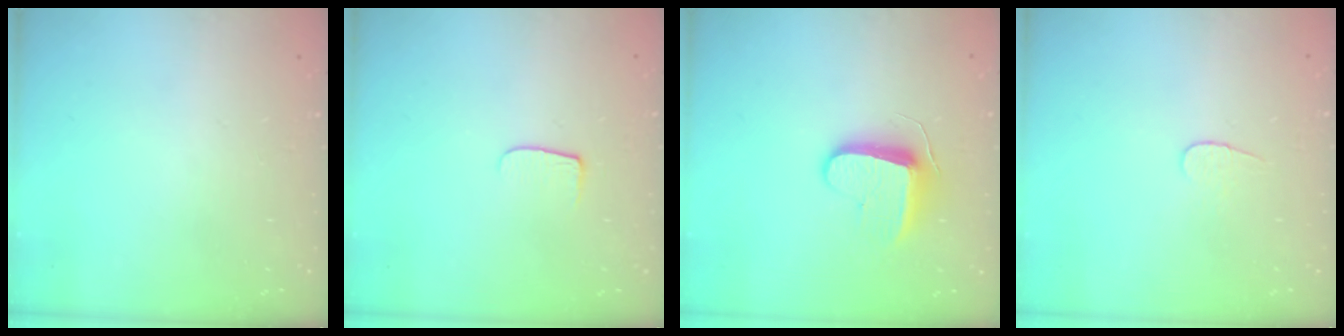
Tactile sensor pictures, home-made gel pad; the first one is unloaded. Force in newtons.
{"total": 6.5, "press": 6.5, "slide": 0.7}
{"total": 9.3, "press": 9.3, "slide": 0.1}
{"total": 4.8, "press": 4.8, "slide": 0.5}